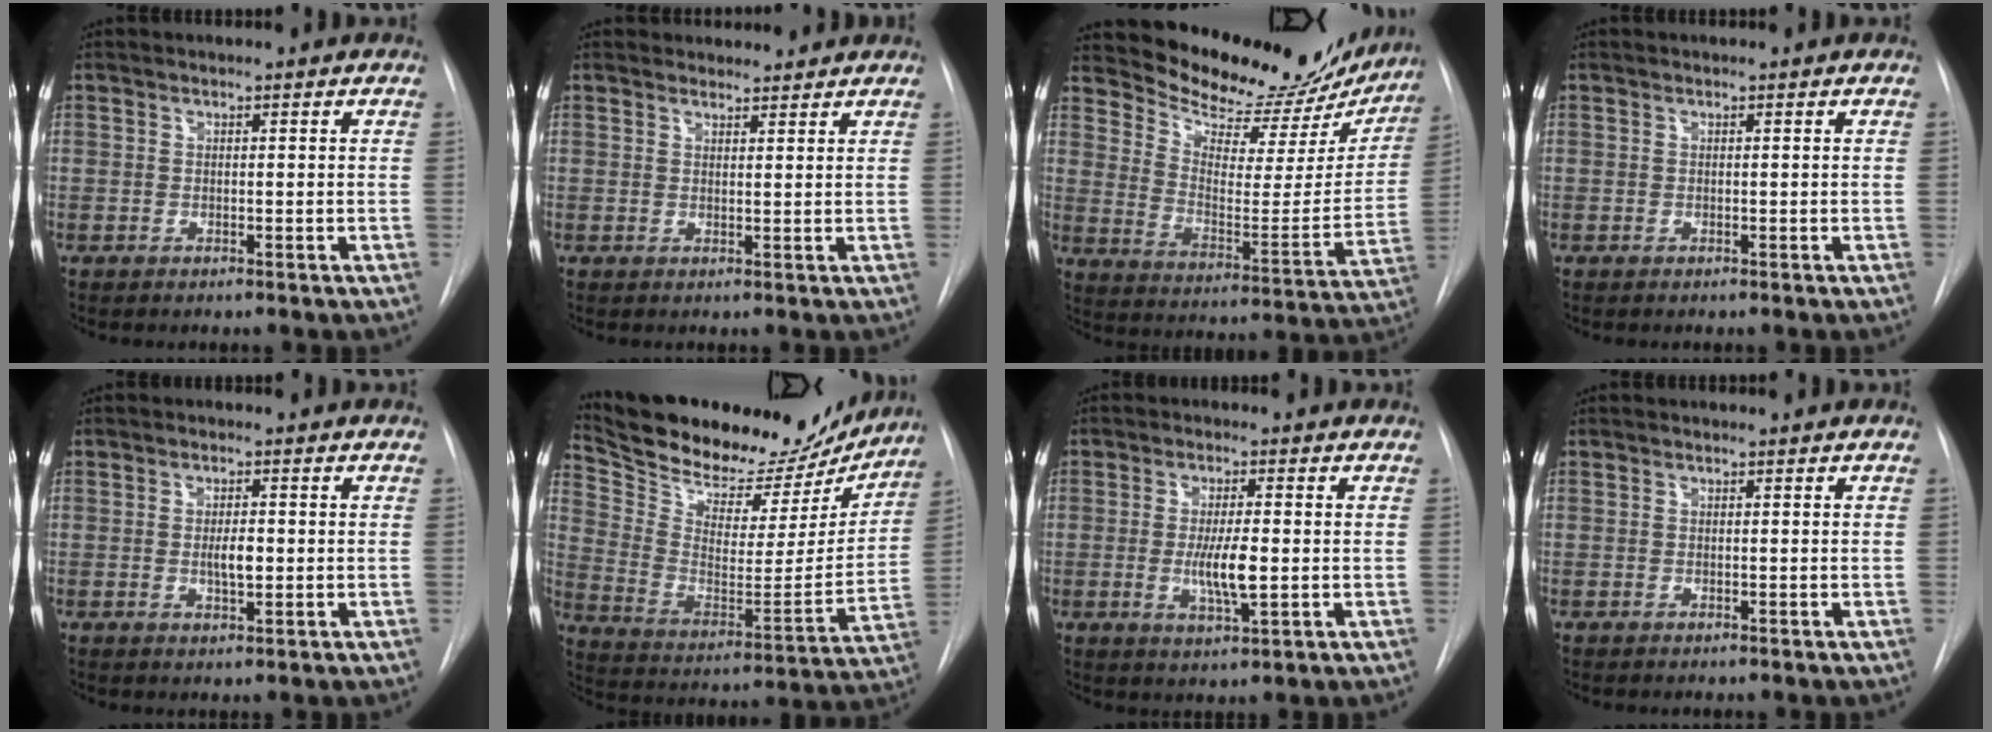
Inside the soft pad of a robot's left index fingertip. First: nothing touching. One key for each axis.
{"total": 2.8, "fx": 2.6, "fy": 0.9, "fz": -0.2, "tx": 0.003, "ty": 0.008, "tz": 0.033}
{"total": 20.1, "fx": 18.5, "fy": 5.8, "fz": 5.4, "tx": -0.070, "ty": -0.048, "tz": 0.239}
{"total": 0.0}
{"total": 2.9, "fx": -0.6, "fy": 0.9, "fz": 2.7, "tx": -0.048, "ty": -0.006, "tz": -0.008}
{"total": 25.6, "fx": 22.8, "fy": 7.8, "fz": 8.5, "tx": -0.149, "ty": -0.029, "tz": 0.326}
{"total": 5.9, "fx": -1.0, "fy": 1.0, "fz": 5.8, "tx": -0.110, "ty": -0.017, "tz": -0.017}
{"total": 0.0}